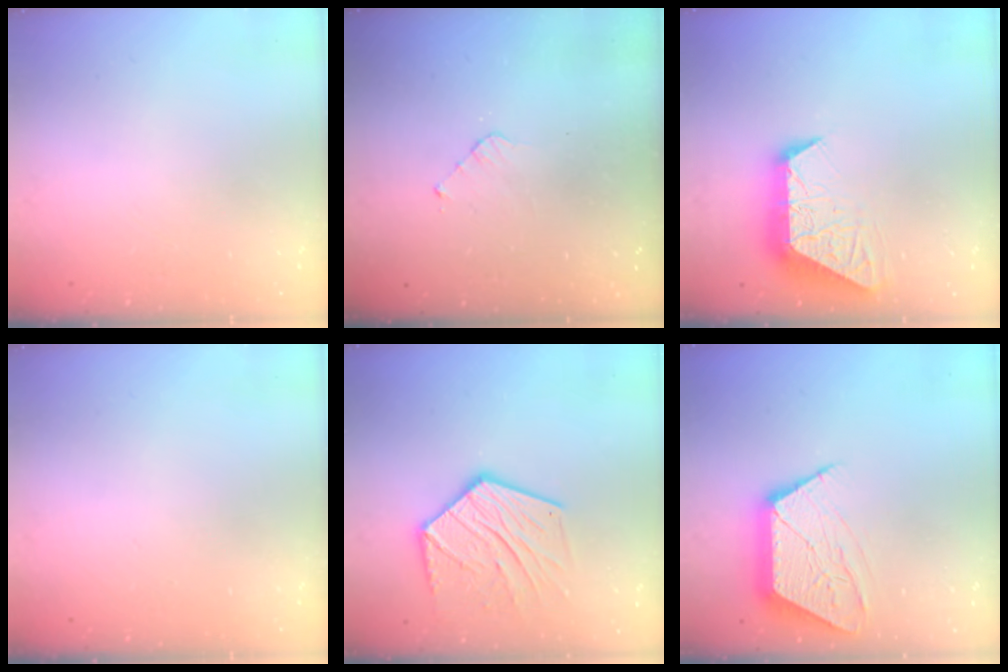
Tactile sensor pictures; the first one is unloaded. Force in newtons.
{"total": 2.8, "press": 2.8, "slide": 0.2}
{"total": 11.3, "press": 11.2, "slide": 1.0}
{"total": 0.0}
{"total": 16.9, "press": 16.8, "slide": 1.3}
{"total": 11.7, "press": 11.7, "slide": 0.5}